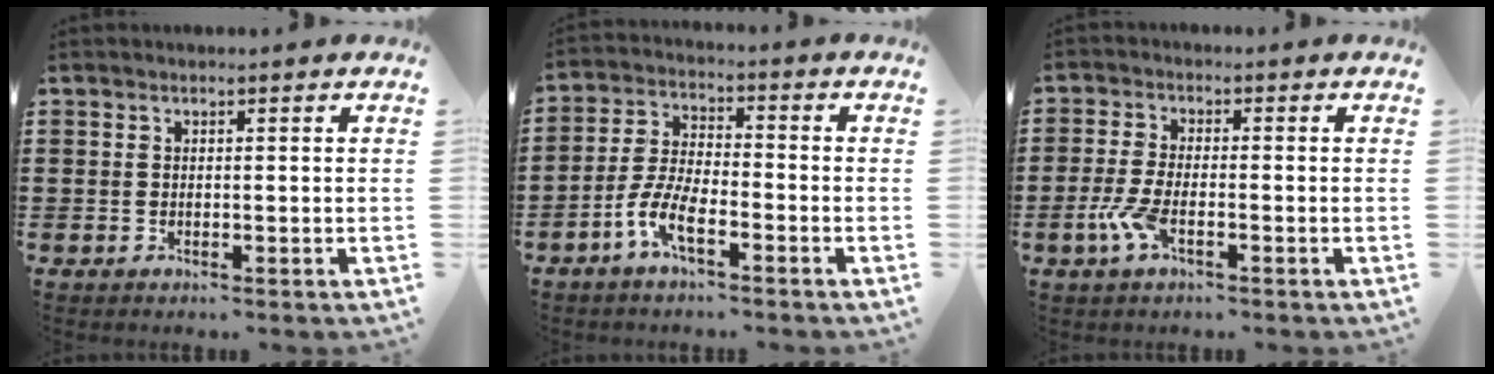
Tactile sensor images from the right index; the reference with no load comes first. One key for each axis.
{"total": 6.2, "fx": -3.7, "fy": 1.8, "fz": 4.7, "tx": -0.127, "ty": -0.011, "tz": -0.077}
{"total": 4.5, "fx": -2.2, "fy": 1.1, "fz": 3.8, "tx": -0.099, "ty": -0.012, "tz": -0.047}